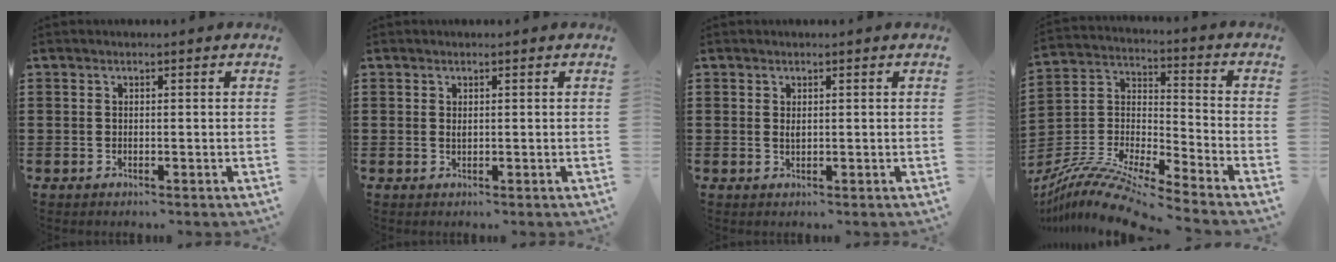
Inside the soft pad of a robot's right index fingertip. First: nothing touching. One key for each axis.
{"total": 0.8, "fx": 0.3, "fy": 0.5, "fz": 0.5, "tx": -0.013, "ty": 0.003, "tz": 0.006}
{"total": 1.0, "fx": 0.4, "fy": 0.5, "fz": 0.7, "tx": -0.016, "ty": 0.004, "tz": 0.007}
{"total": 10.9, "fx": -9.8, "fy": 1.0, "fz": 4.7, "tx": -0.100, "ty": 0.013, "tz": -0.199}